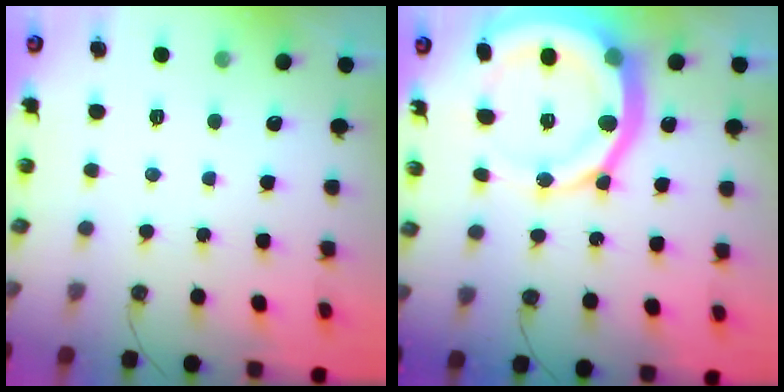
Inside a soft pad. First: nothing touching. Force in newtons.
{"total": 20.8, "press": 20.6, "slide": 2.7}